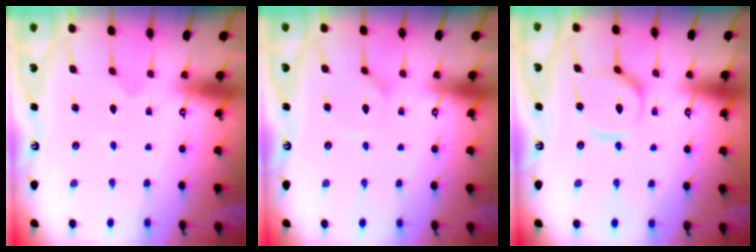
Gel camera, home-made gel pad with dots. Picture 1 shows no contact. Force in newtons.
{"total": 1.3, "press": 1.3, "slide": 0.0}
{"total": 8.6, "press": 8.5, "slide": 0.7}